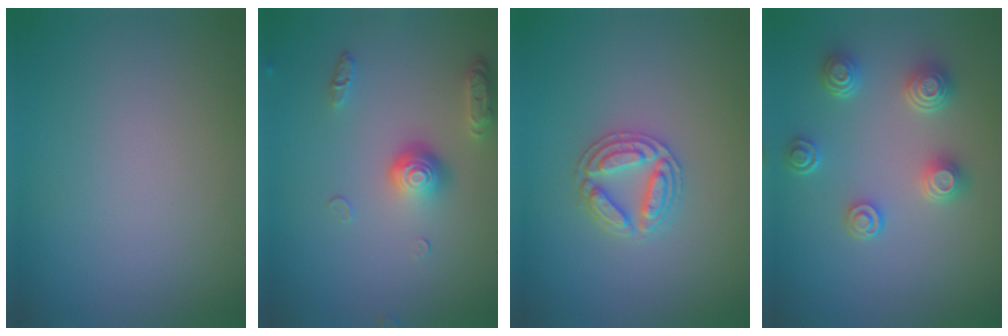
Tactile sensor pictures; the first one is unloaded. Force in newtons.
{"total": 3.7, "press": 2.8, "slide": 2.4}
{"total": 2.9, "press": 2.9, "slide": 0.5}
{"total": 3.8, "press": 3.3, "slide": 2.0}